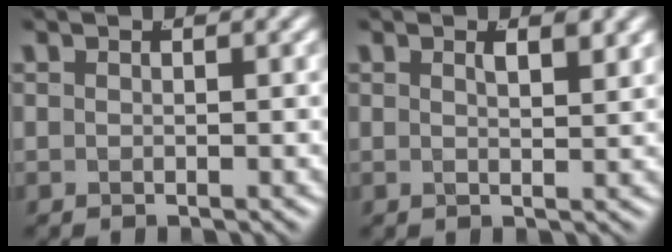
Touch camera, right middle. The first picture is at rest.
{"total": 1.3, "force": [0.6, -0.5, 1.1], "torque": [-0.017, -0.006, 0.014]}